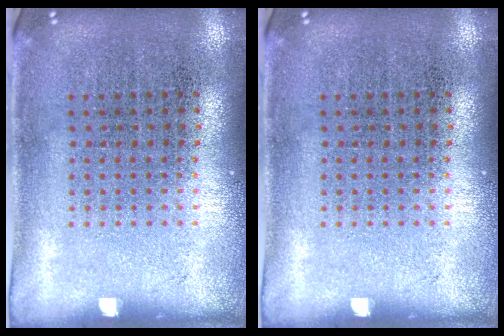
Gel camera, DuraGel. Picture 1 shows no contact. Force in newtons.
{"total": 0.0}